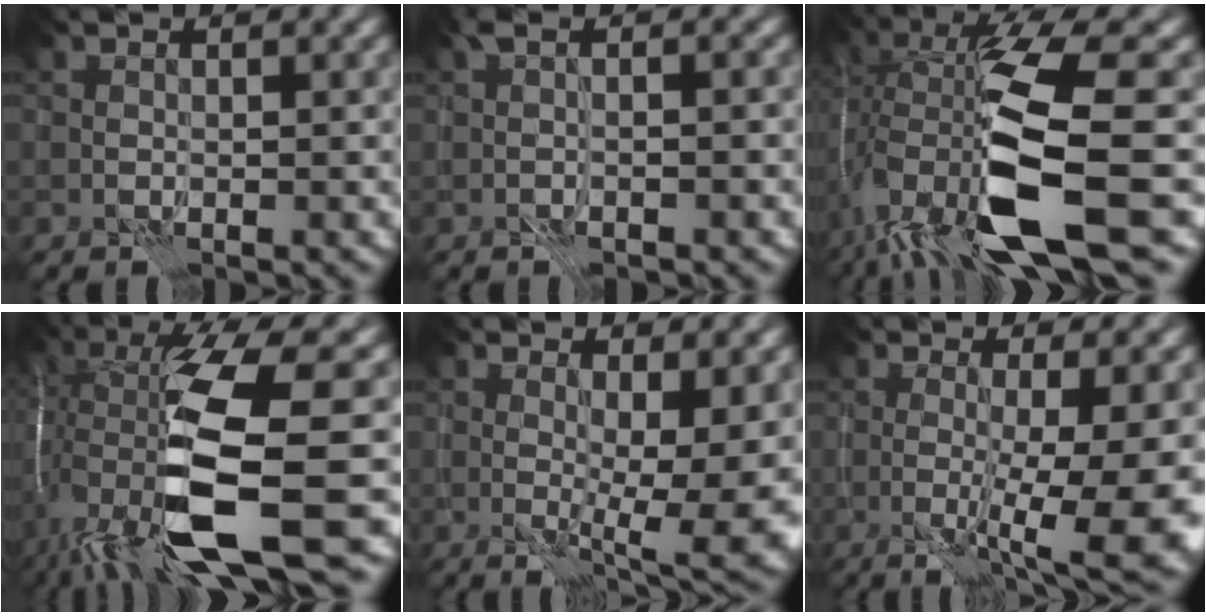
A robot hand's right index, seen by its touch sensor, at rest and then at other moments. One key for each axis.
{"total": 1.5, "fx": -0.5, "fy": 0.2, "fz": 1.4, "tx": -0.029, "ty": 0.002, "tz": -0.012}
{"total": 13.0, "fx": -2.8, "fy": 3.6, "fz": 12.2, "tx": -0.238, "ty": -0.018, "tz": -0.037}
{"total": 14.1, "fx": -1.9, "fy": 3.6, "fz": 13.5, "tx": -0.268, "ty": -0.019, "tz": -0.021}
{"total": 8.4, "fx": 0.0, "fy": 2.6, "fz": 8.0, "tx": -0.114, "ty": -0.016, "tz": 0.006}
{"total": 9.6, "fx": -1.6, "fy": 2.1, "fz": 9.3, "tx": -0.139, "ty": -0.018, "tz": -0.014}